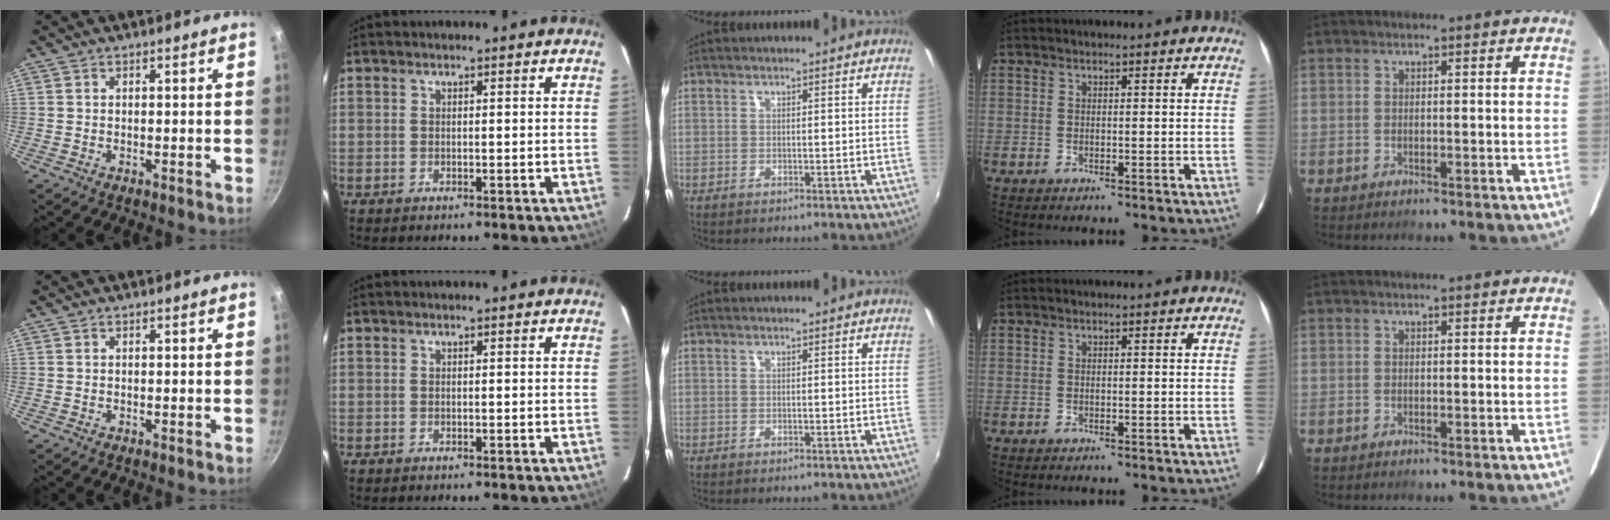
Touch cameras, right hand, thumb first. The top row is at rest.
{}